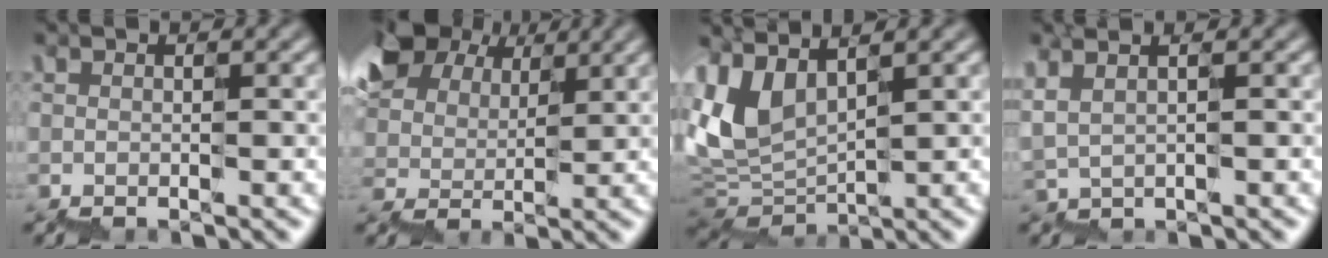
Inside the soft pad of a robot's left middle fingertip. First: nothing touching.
{"total": 11.8, "force": [7.0, 7.7, 5.5], "torque": [-0.143, 0.050, 0.122]}
{"total": 5.0, "force": [3.3, 2.6, 2.8], "torque": [-0.076, 0.005, 0.073]}
{"total": 2.9, "force": [2.3, 0.8, 1.6], "torque": [-0.026, 0.015, 0.045]}